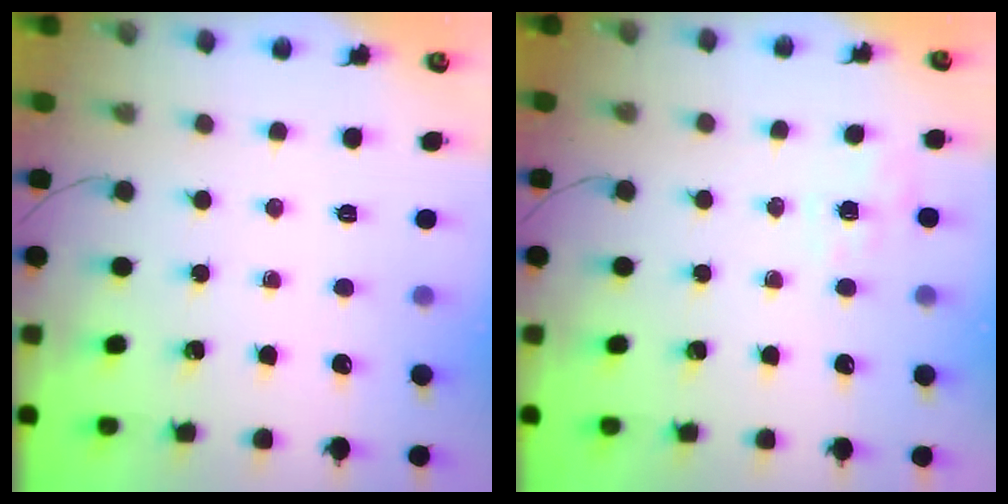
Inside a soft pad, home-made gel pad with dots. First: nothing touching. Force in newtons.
{"total": 2.3, "press": 1.6, "slide": 1.6}